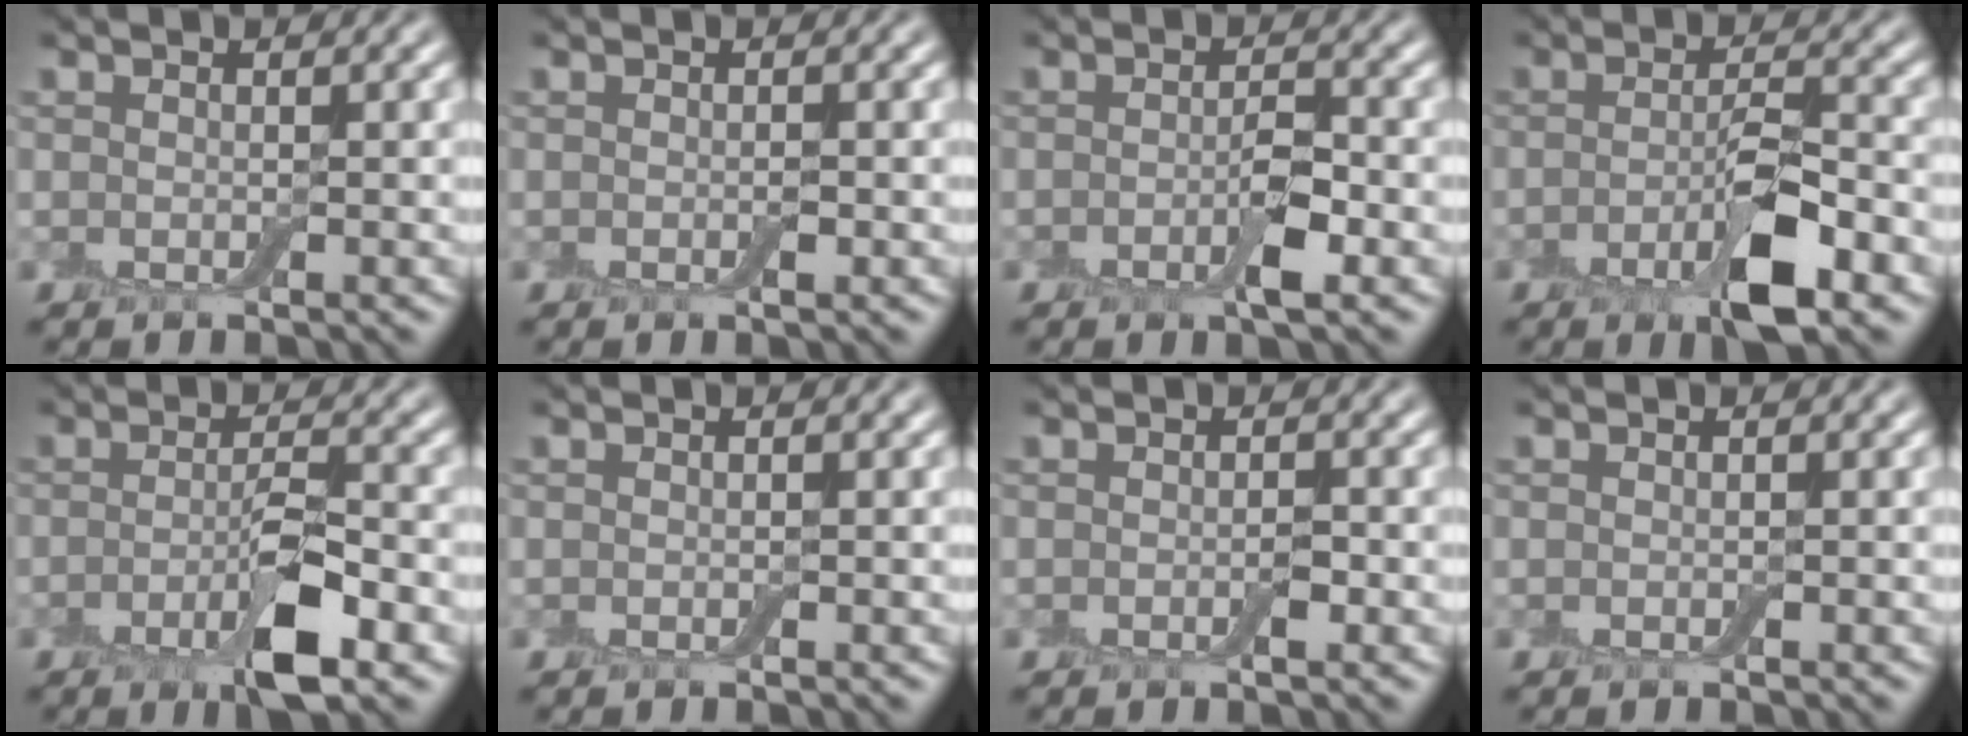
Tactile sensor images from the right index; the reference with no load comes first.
{"total": 0.7, "force": [-0.2, 0.1, 0.6], "torque": [-0.010, -0.001, -0.002]}
{"total": 2.6, "force": [-0.9, 0.7, 2.4], "torque": [-0.039, 0.000, -0.018]}
{"total": 5.5, "force": [-2.3, 1.5, 4.8], "torque": [-0.085, -0.002, -0.042]}
{"total": 5.0, "force": [-1.9, 1.3, 4.4], "torque": [-0.078, -0.003, -0.036]}
{"total": 0.0}
{"total": 1.0, "force": [-0.3, 0.3, 0.9], "torque": [-0.014, 0.000, -0.005]}
{"total": 0.0}